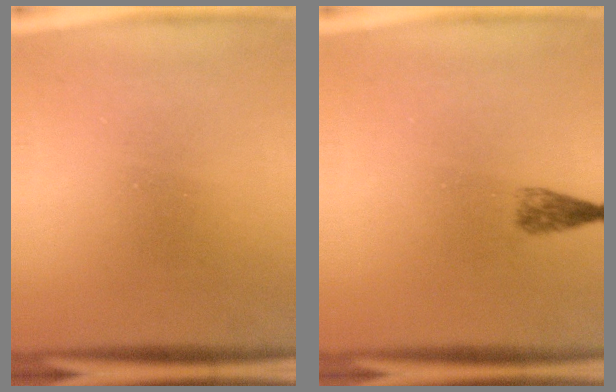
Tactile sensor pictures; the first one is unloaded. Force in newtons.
{"total": 1.4}